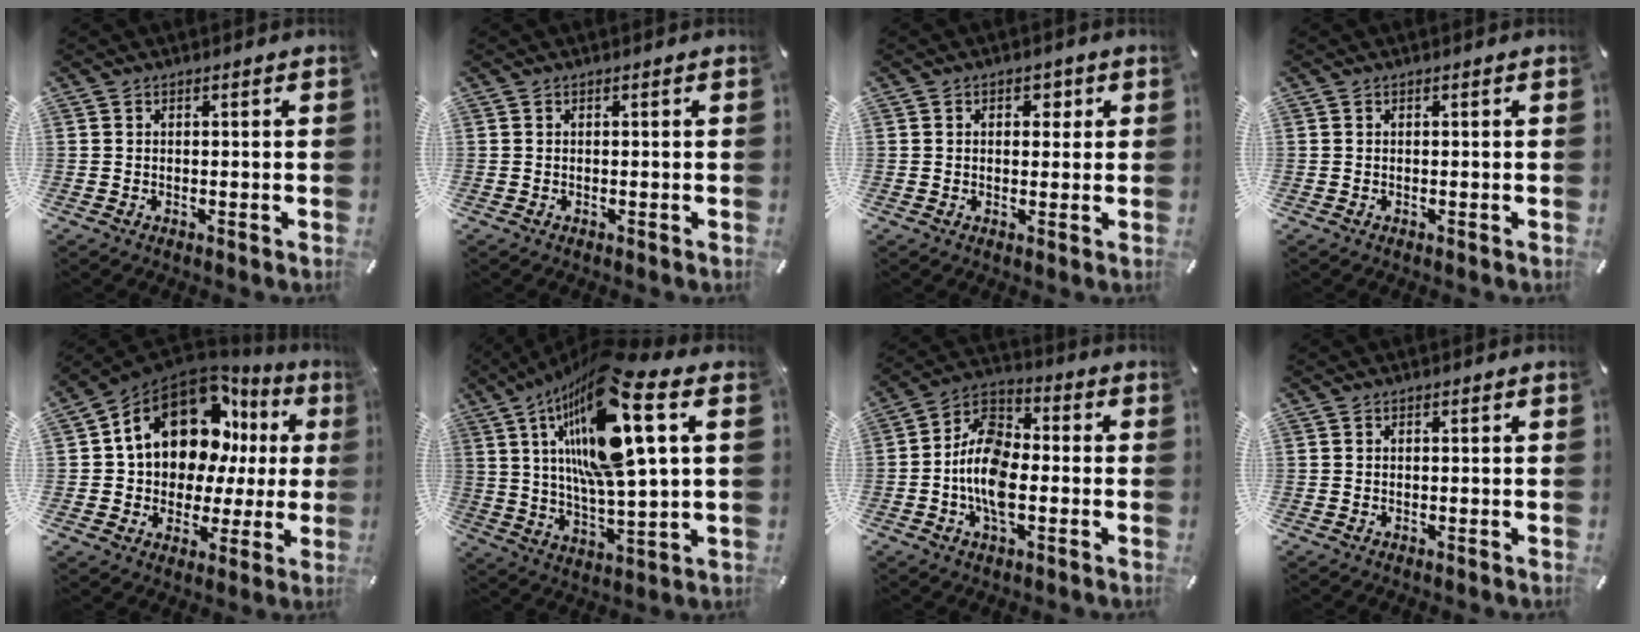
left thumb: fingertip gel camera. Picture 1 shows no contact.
{"total": 0.0}
{"total": 3.4, "force": [0.9, 2.4, 2.2], "torque": [-0.015, -0.003, 0.005]}
{"total": 0.0}
{"total": 17.7, "force": [8.1, 12.3, 9.9], "torque": [-0.185, -0.059, 0.140]}
{"total": 21.7, "force": [9.5, 4.8, 18.9], "torque": [-0.357, -0.050, 0.139]}
{"total": 12.8, "force": [-3.6, 7.8, 9.4], "torque": [-0.206, 0.014, -0.066]}
{"total": 0.0}